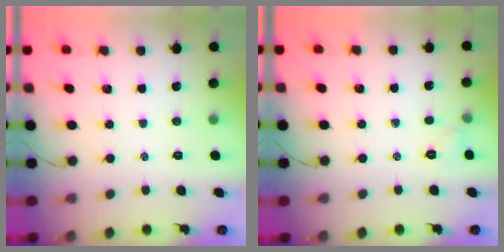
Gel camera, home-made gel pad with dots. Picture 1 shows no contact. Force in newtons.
{"total": 4.1, "press": 3.9, "slide": 1.4}